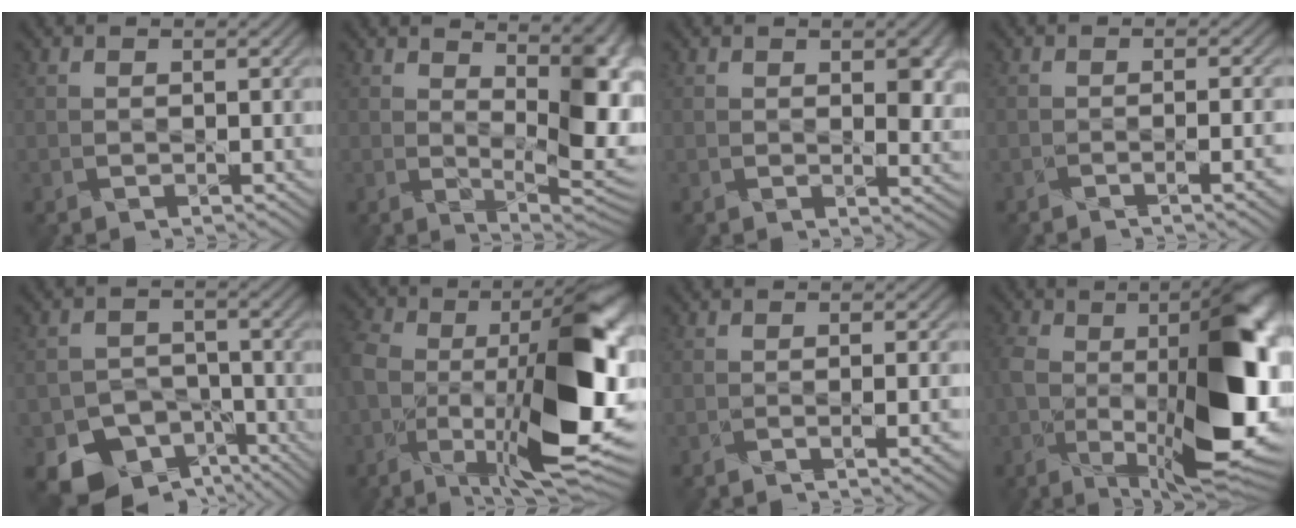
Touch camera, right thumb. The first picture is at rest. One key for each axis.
{"total": 11.4, "fx": 3.1, "fy": 4.3, "fz": 10.1, "tx": -0.124, "ty": 0.005, "tz": 0.052}
{"total": 3.7, "fx": 1.0, "fy": 1.8, "fz": 3.1, "tx": -0.047, "ty": -0.006, "tz": 0.020}
{"total": 3.6, "fx": -1.7, "fy": 0.8, "fz": 3.1, "tx": -0.040, "ty": 0.006, "tz": -0.032}
{"total": 10.6, "fx": -7.0, "fy": 7.0, "fz": 3.9, "tx": -0.065, "ty": -0.020, "tz": -0.109}
{"total": 18.4, "fx": -4.5, "fy": 7.2, "fz": 16.3, "tx": -0.276, "ty": 0.000, "tz": -0.069}
{"total": 3.3, "fx": -1.6, "fy": 0.7, "fz": 2.8, "tx": -0.038, "ty": 0.006, "tz": -0.032}
{"total": 17.9, "fx": -2.3, "fy": 6.8, "fz": 16.4, "tx": -0.272, "ty": -0.025, "tz": -0.028}